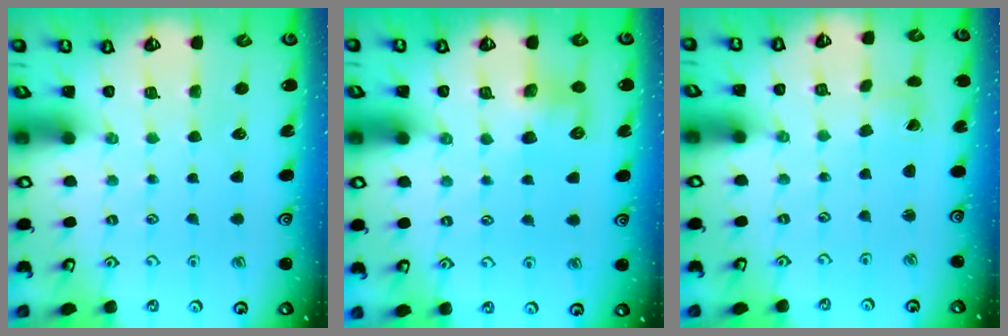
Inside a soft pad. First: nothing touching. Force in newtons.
{"total": 8.0, "press": 8.0, "slide": 0.4}
{"total": 1.0, "press": 1.0, "slide": 0.0}